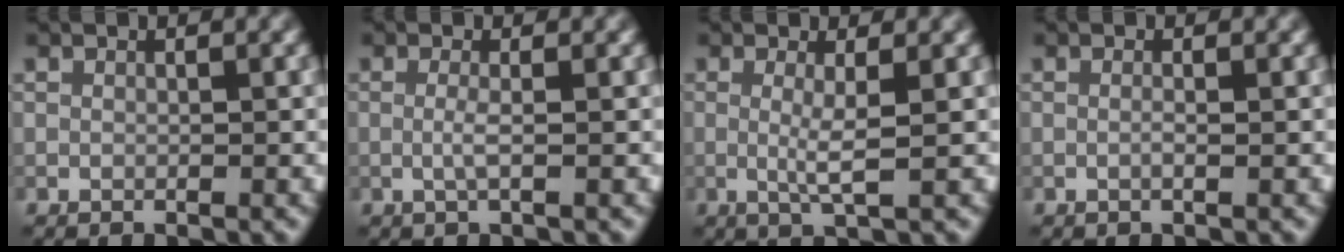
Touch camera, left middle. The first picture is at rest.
{"total": 1.4, "force": [-0.2, 0.2, 1.4], "torque": [-0.028, -0.003, -0.006]}
{"total": 2.5, "force": [0.1, 0.3, 2.5], "torque": [-0.049, -0.007, 0.000]}
{"total": 0.8, "force": [-0.1, 0.1, 0.8], "torque": [-0.012, -0.007, -0.006]}